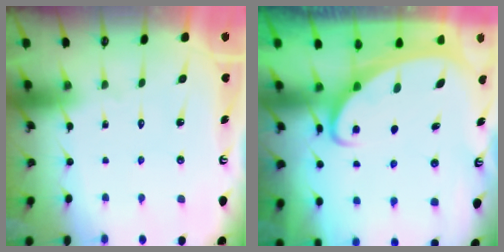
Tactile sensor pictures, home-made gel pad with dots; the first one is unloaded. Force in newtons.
{"total": 2.8, "press": 2.7, "slide": 0.3}